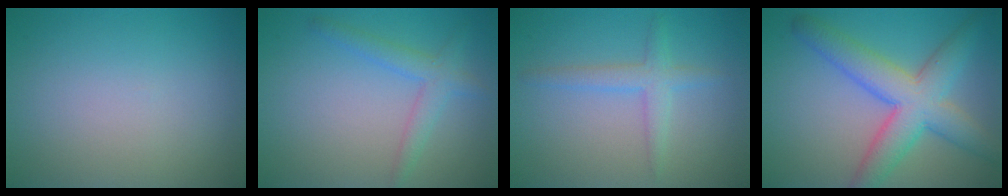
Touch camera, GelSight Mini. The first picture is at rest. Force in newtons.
{"total": 2.5, "press": 2.5, "slide": 0.1}
{"total": 2.3, "press": 2.3, "slide": 0.1}
{"total": 7.0, "press": 7.0, "slide": 0.1}